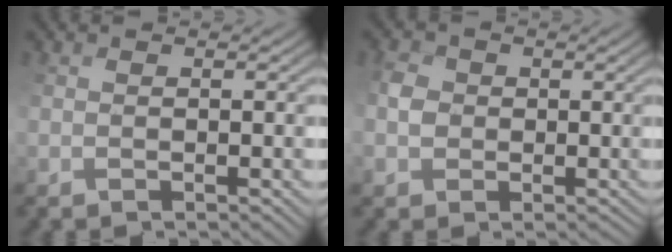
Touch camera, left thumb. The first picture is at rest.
{"total": 3.0, "force": [-0.1, 2.9, 0.5], "torque": [-0.025, 0.006, -0.010]}